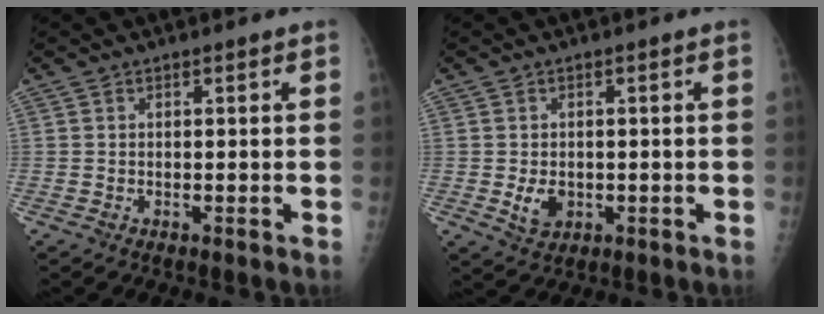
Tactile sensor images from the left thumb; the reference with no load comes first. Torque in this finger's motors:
{"motor_torque": [0.20, 1.22, 0.24, -0.10, 0.02]}